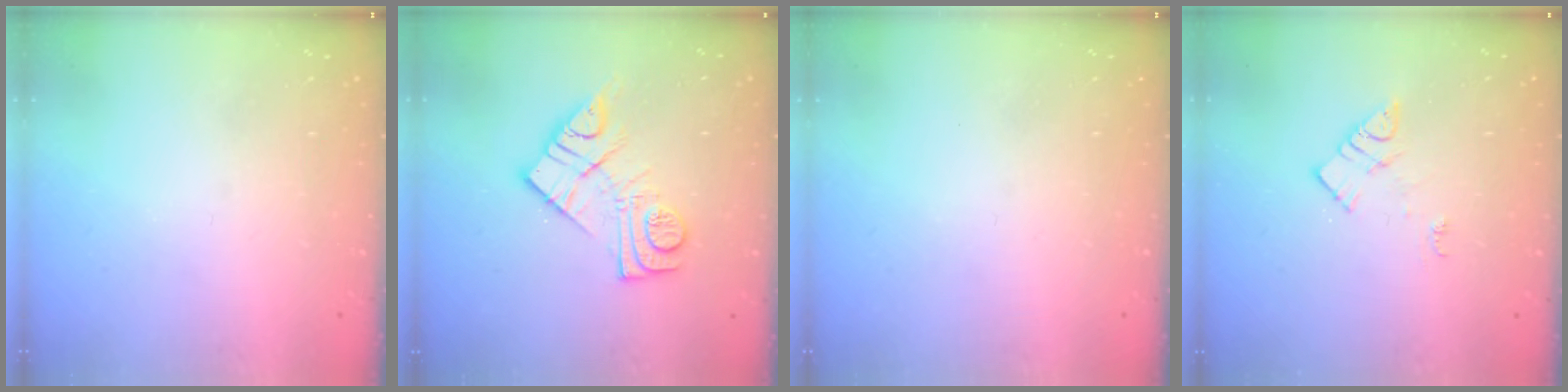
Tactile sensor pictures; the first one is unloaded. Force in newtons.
{"total": 14.0, "press": 14.0, "slide": 0.9}
{"total": 0.0}
{"total": 8.3, "press": 8.2, "slide": 0.5}